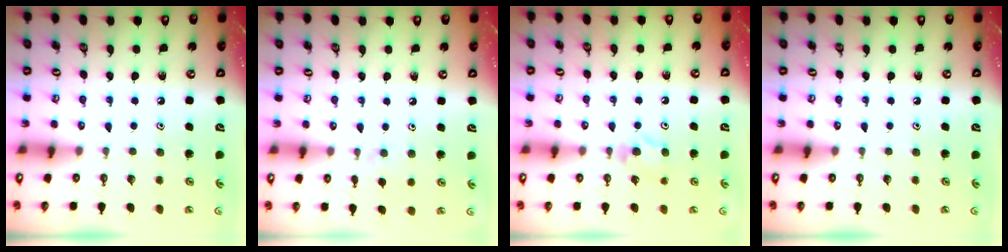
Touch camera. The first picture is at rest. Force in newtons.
{"total": 2.9, "press": 2.9, "slide": 0.5}
{"total": 4.3, "press": 4.2, "slide": 0.9}
{"total": 0.0}